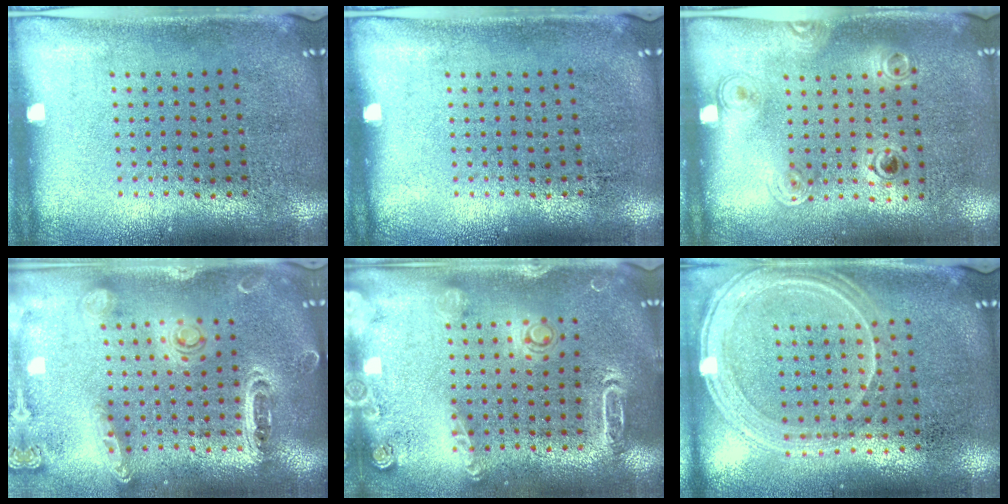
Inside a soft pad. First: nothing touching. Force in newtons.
{"total": 0.0}
{"total": 1.1, "press": 0.9, "slide": 0.6}
{"total": 1.4, "press": 1.4, "slide": 0.1}
{"total": 1.9, "press": 1.9, "slide": 0.5}
{"total": 1.2, "press": 1.2, "slide": 0.3}